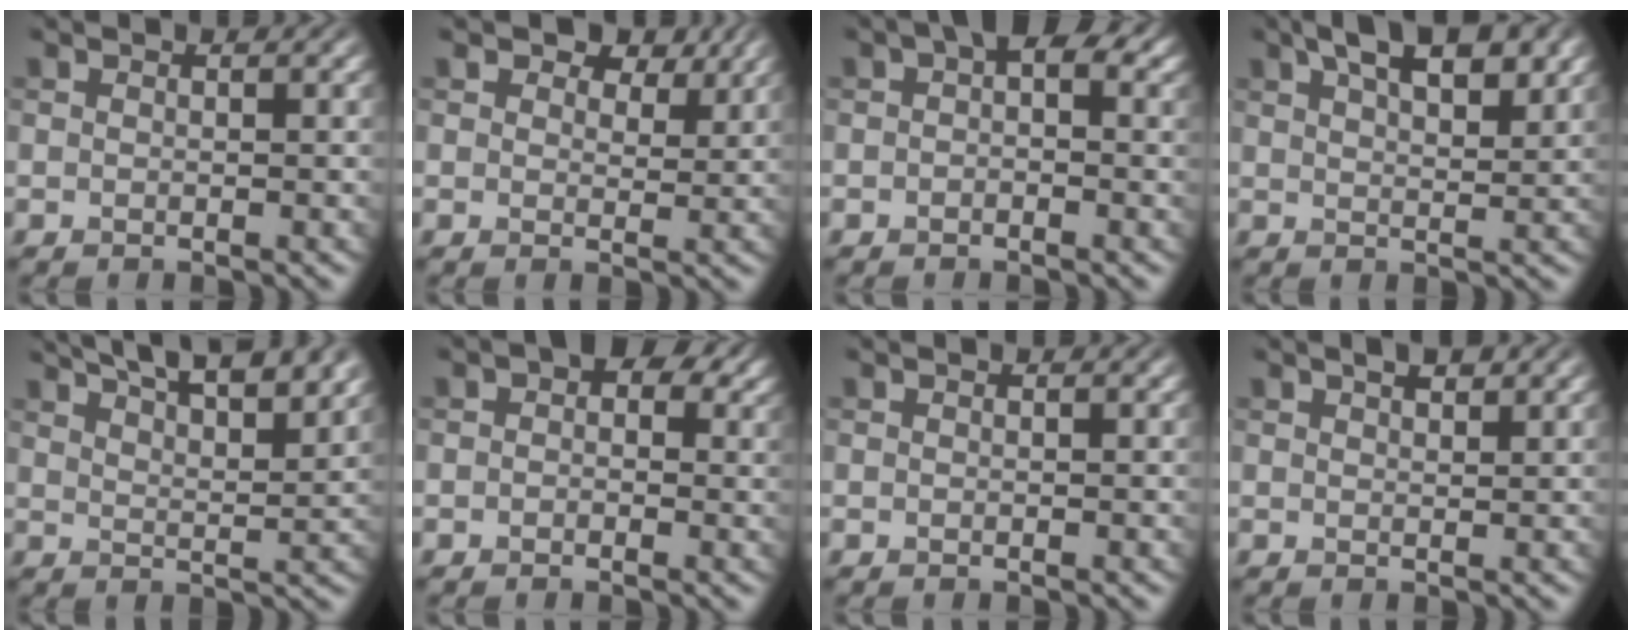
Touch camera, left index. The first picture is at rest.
{"total": 4.6, "force": [2.9, 2.6, 2.4], "torque": [-0.031, -0.010, 0.033]}
{"total": 3.4, "force": [1.0, 1.7, 2.7], "torque": [-0.027, 0.011, 0.005]}
{"total": 6.9, "force": [4.2, 2.5, 4.8], "torque": [-0.067, 0.020, 0.058]}
{"total": 10.1, "force": [7.4, 3.1, 6.0], "torque": [-0.061, 0.027, 0.072]}
{"total": 4.1, "force": [1.4, 2.6, 2.8], "torque": [-0.013, 0.010, -0.001]}
{"total": 0.0}
{"total": 1.6, "force": [1.1, 0.5, 1.1], "torque": [-0.014, 0.002, 0.020]}